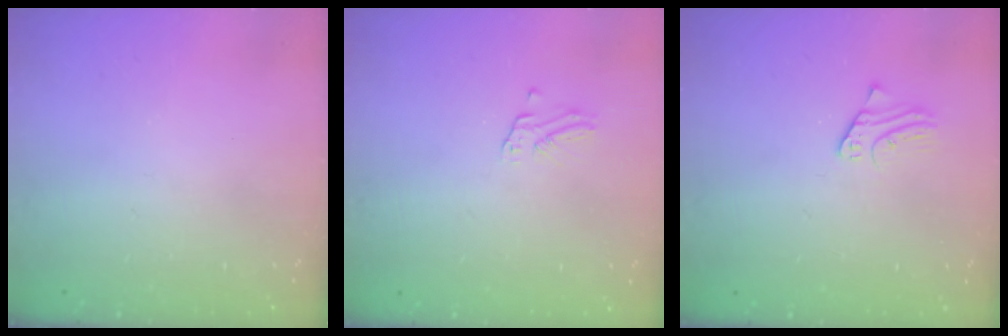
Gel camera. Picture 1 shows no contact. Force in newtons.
{"total": 1.8, "press": 1.8, "slide": 0.1}
{"total": 2.2, "press": 2.2, "slide": 0.2}